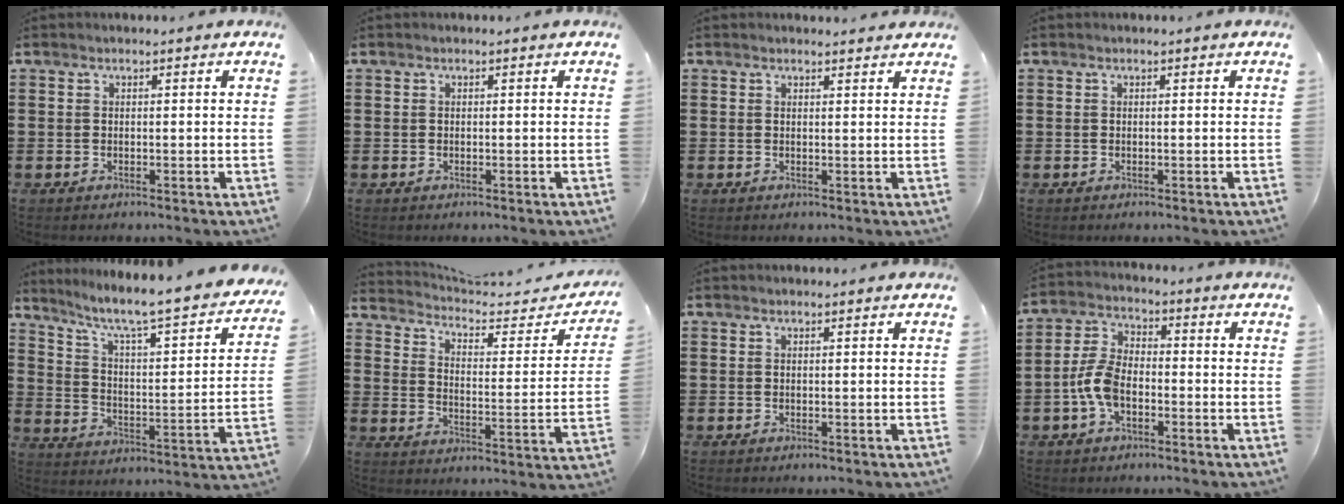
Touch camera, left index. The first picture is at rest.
{"total": 0.0}
{"total": 0.9, "force": [0.9, 0.2, 0.1], "torque": [-0.003, 0.000, 0.018]}
{"total": 0.0}
{"total": 6.5, "force": [5.1, 0.2, 4.0], "torque": [-0.100, -0.047, 0.075]}
{"total": 3.7, "force": [3.3, 0.9, 1.5], "torque": [-0.051, -0.023, 0.049]}
{"total": 0.0}
{"total": 6.3, "force": [-2.1, 3.4, 4.9], "torque": [-0.125, 0.000, -0.047]}